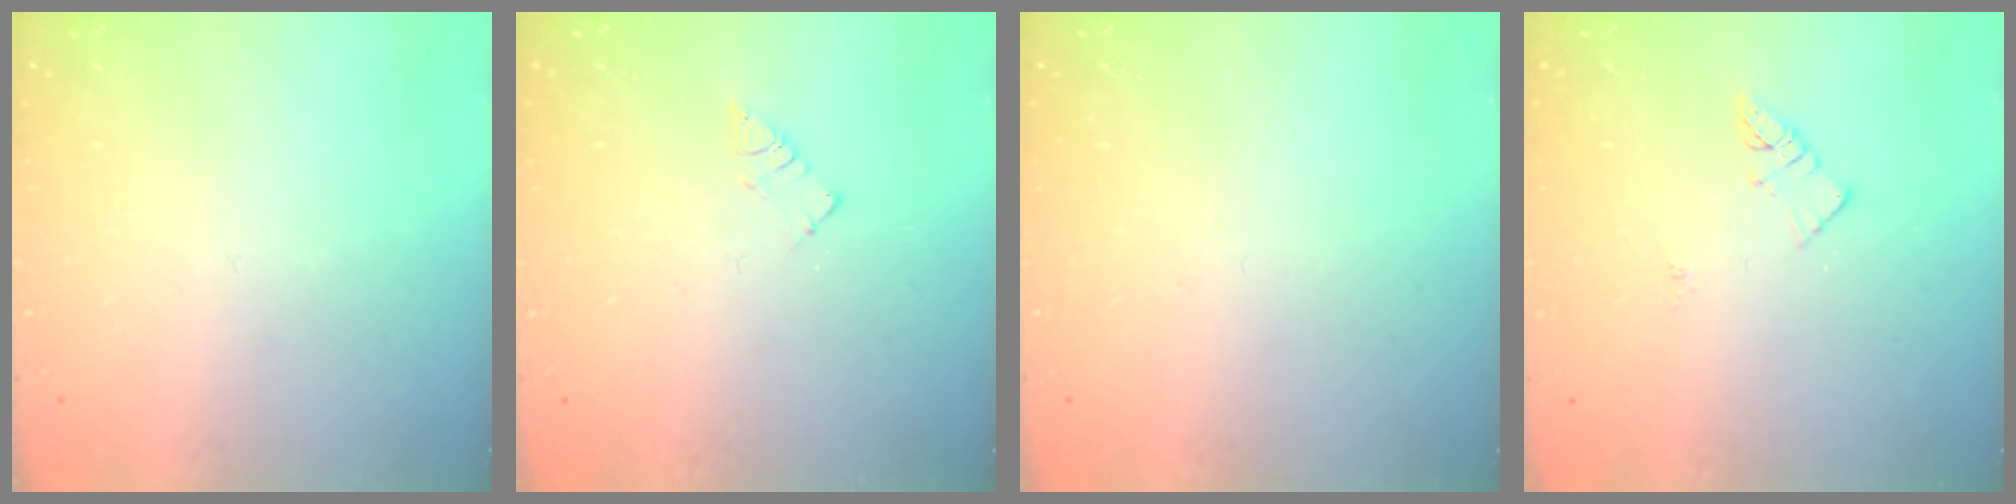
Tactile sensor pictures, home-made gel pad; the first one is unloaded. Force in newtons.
{"total": 3.4, "press": 3.4, "slide": 0.2}
{"total": 2.8, "press": 2.8, "slide": 0.4}
{"total": 3.1, "press": 3.1, "slide": 0.3}